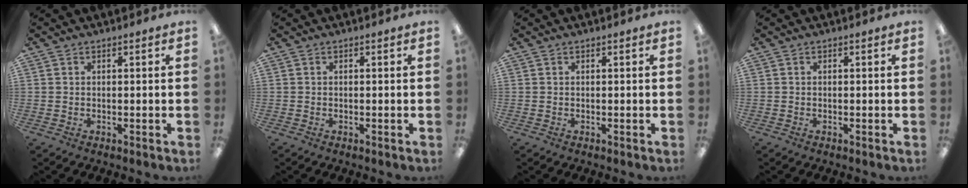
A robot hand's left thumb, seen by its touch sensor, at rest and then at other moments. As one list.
[{"total": 0.0}, {"total": 0.0}, {"total": 0.0}]